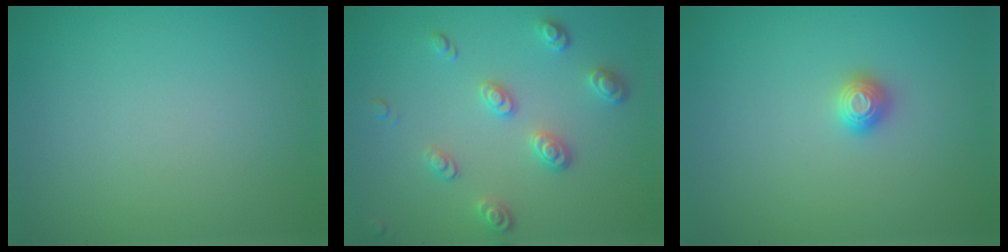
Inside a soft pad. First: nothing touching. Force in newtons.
{"total": 2.8, "press": 2.4, "slide": 1.4}
{"total": 1.1, "press": 1.1, "slide": 0.1}